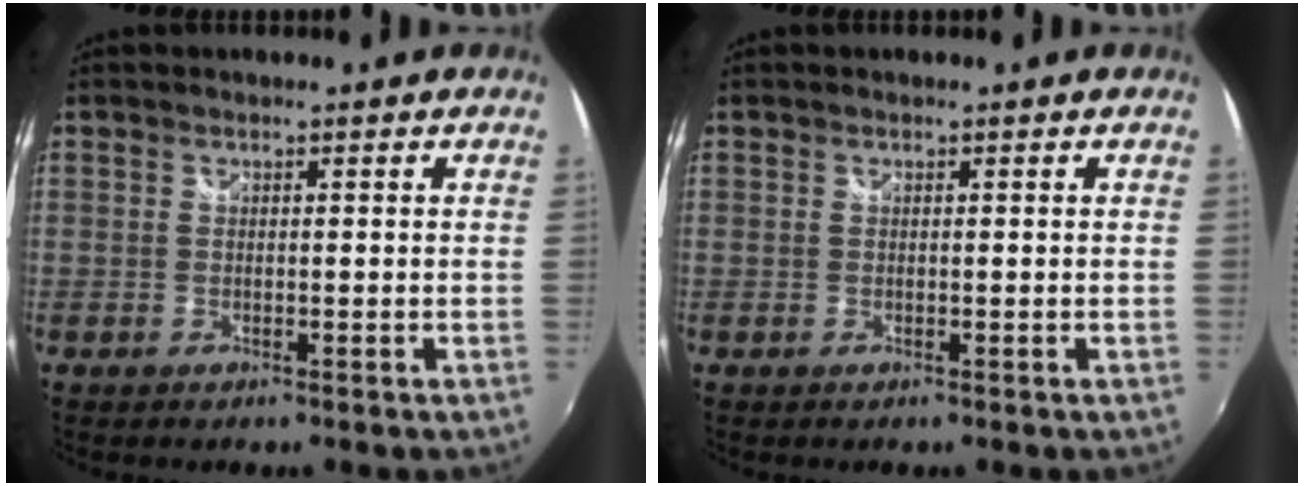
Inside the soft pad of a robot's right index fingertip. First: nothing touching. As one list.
[{"total": 0.0}]